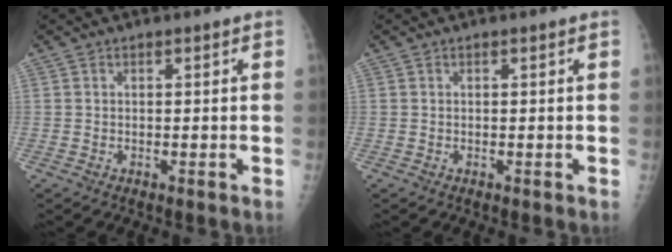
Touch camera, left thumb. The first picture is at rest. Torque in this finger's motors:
{"motor_torque": [-0.10, 0.10, -0.06, -0.08, 0.00]}